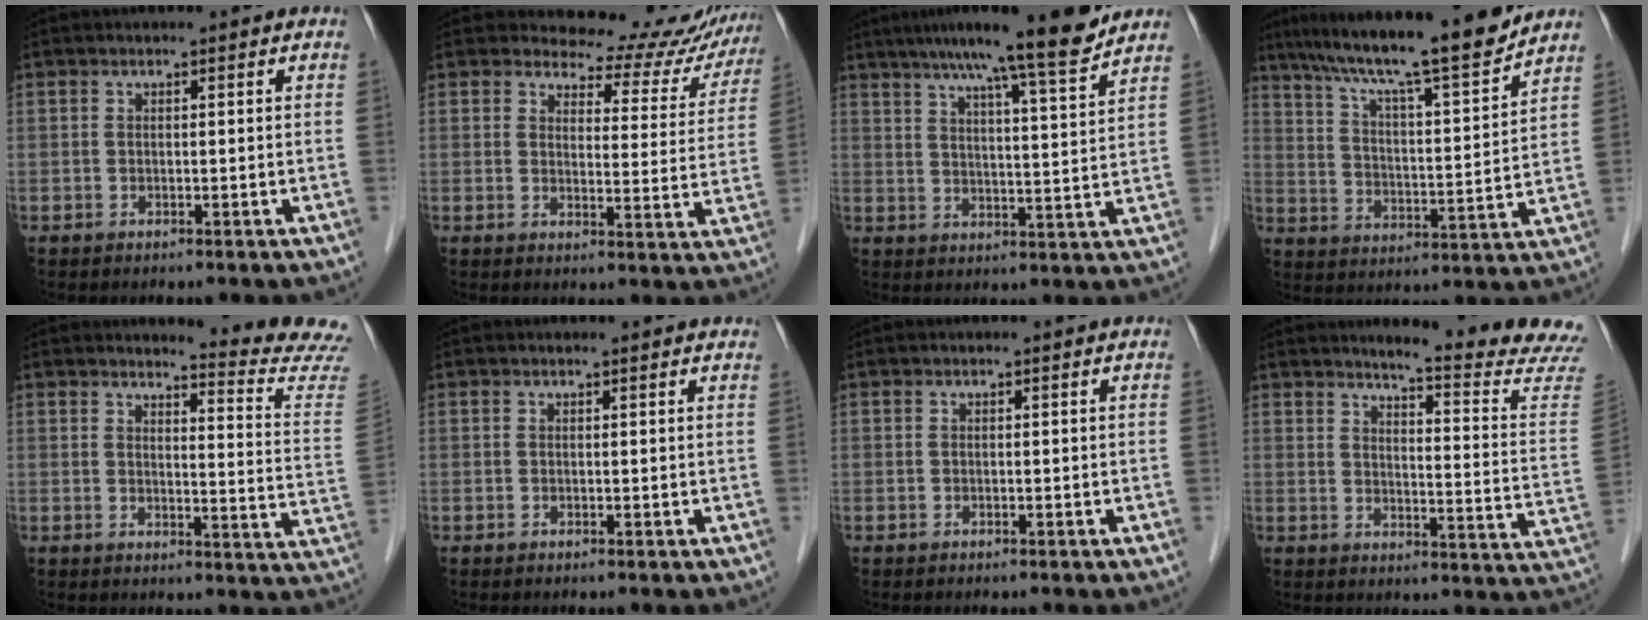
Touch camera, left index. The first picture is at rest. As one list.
[{"total": 11.6, "force": [11.2, 3.1, -0.1], "torque": [0.025, -0.032, 0.112]}, {"total": 13.1, "force": [10.8, -0.4, 7.5], "torque": [-0.118, 0.007, 0.151]}, {"total": 17.1, "force": [14.7, 0.1, 8.7], "torque": [-0.142, 0.005, 0.229]}, {"total": 12.0, "force": [11.8, -2.1, 0.8], "torque": [-0.016, -0.122, 0.120]}, {"total": 2.3, "force": [2.2, 0.5, 0.6], "torque": [-0.015, 0.011, 0.016]}, {"total": 0.0}, {"total": 16.1, "force": [15.1, -1.7, 5.3], "torque": [-0.076, -0.115, 0.169]}]